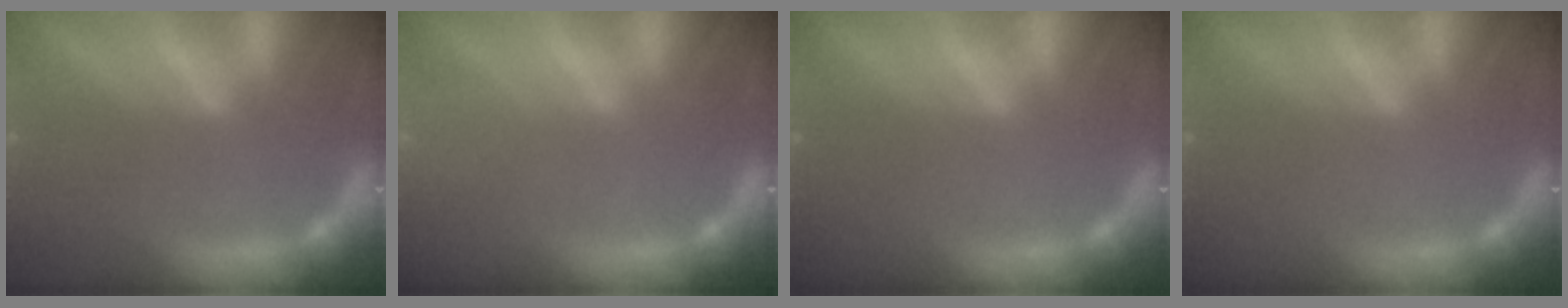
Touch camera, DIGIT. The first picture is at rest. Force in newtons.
{"total": 2.4}
{"total": 0.0}
{"total": 0.0}